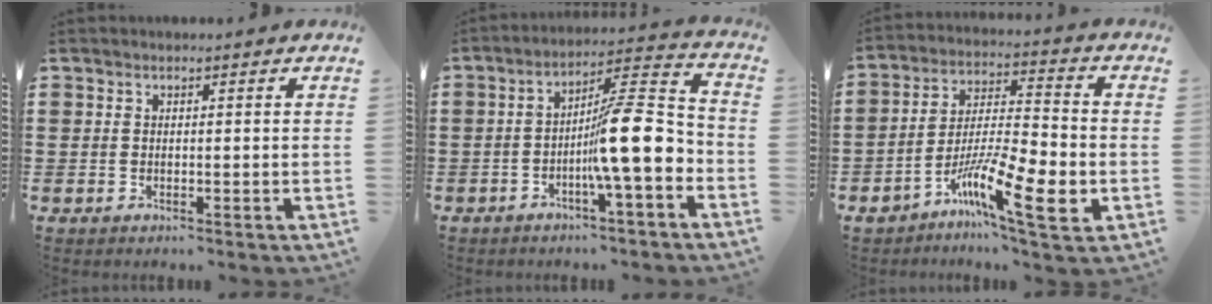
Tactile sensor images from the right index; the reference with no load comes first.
{"total": 12.0, "force": [-3.4, 2.2, 11.3], "torque": [-0.172, -0.011, -0.066]}
{"total": 12.7, "force": [-5.8, 2.7, 11.0], "torque": [-0.205, -0.001, -0.103]}